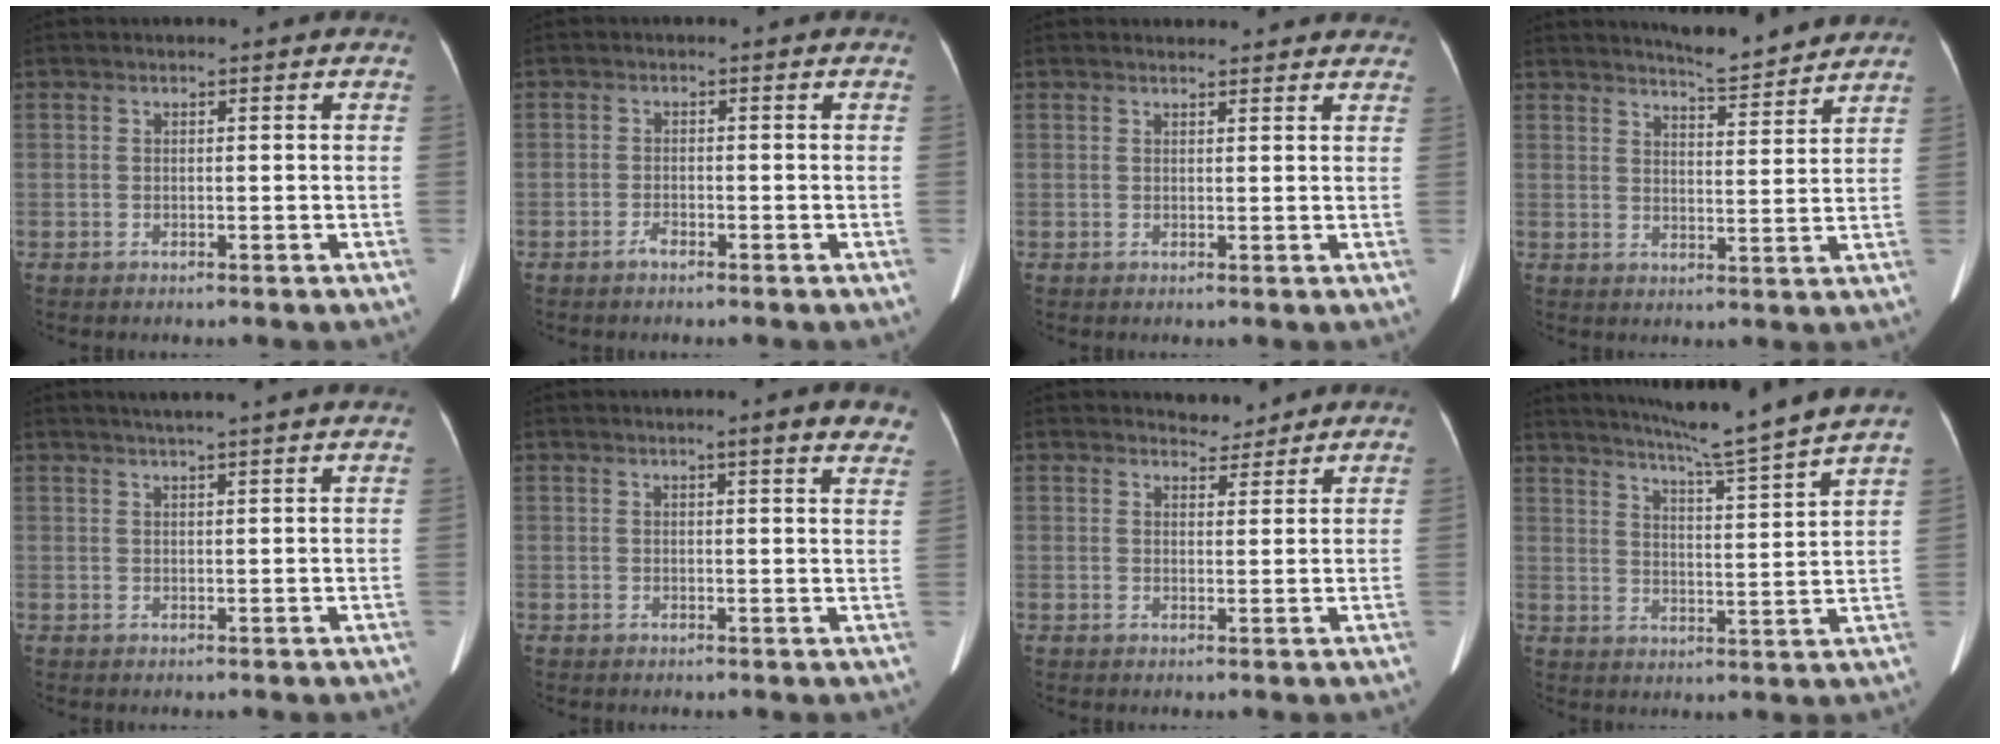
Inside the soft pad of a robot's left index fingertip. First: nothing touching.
{"total": 1.1, "force": [-0.9, 0.3, 0.5], "torque": [-0.011, 0.001, -0.014]}
{"total": 7.2, "force": [6.8, 2.2, 1.4], "torque": [0.003, 0.014, 0.059]}
{"total": 7.4, "force": [7.2, 0.2, 1.7], "torque": [-0.036, -0.006, 0.100]}
{"total": 6.2, "force": [5.3, -0.6, 3.1], "torque": [-0.046, 0.022, 0.066]}
{"total": 6.4, "force": [5.1, 0.6, 3.8], "torque": [-0.031, 0.000, 0.046]}
{"total": 2.7, "force": [2.6, 0.8, -0.2], "torque": [0.003, -0.003, 0.038]}
{"total": 14.1, "force": [12.4, -2.4, 6.3], "torque": [-0.106, -0.029, 0.172]}